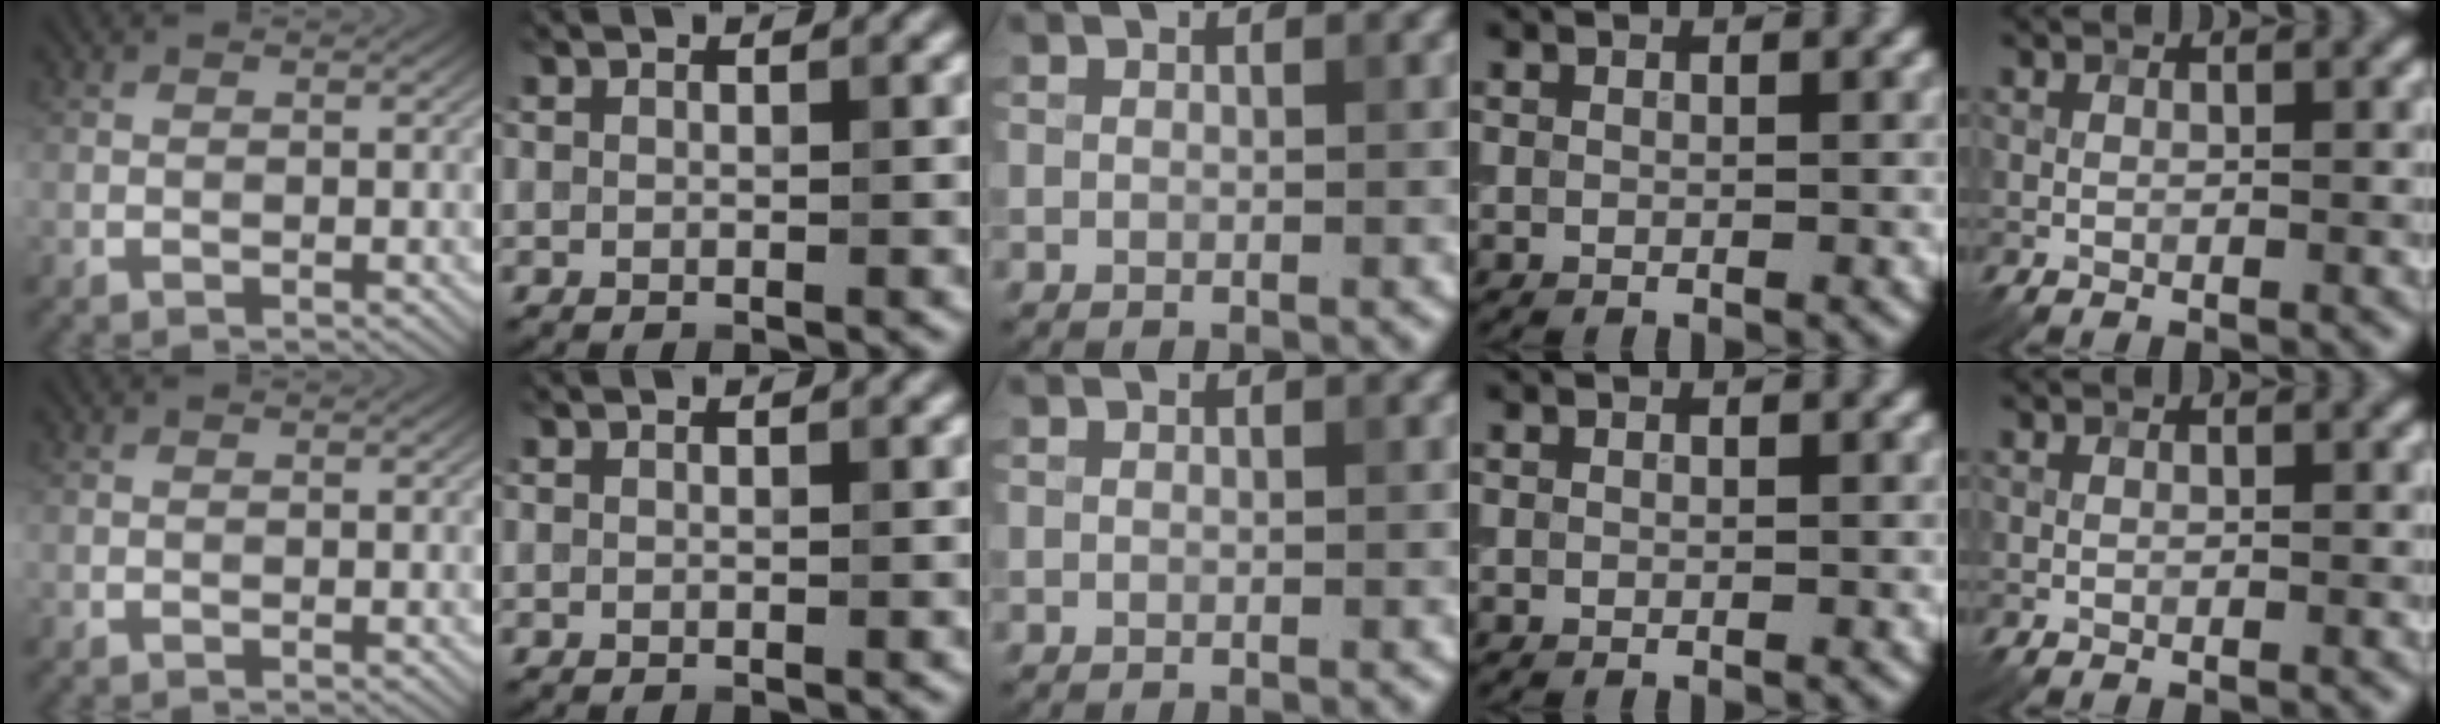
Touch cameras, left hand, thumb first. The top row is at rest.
{}